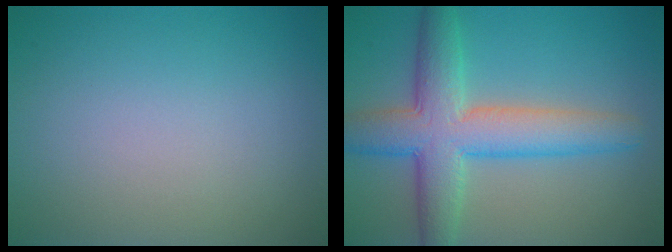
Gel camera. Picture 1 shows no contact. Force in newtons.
{"total": 7.6, "press": 7.6, "slide": 0.2}